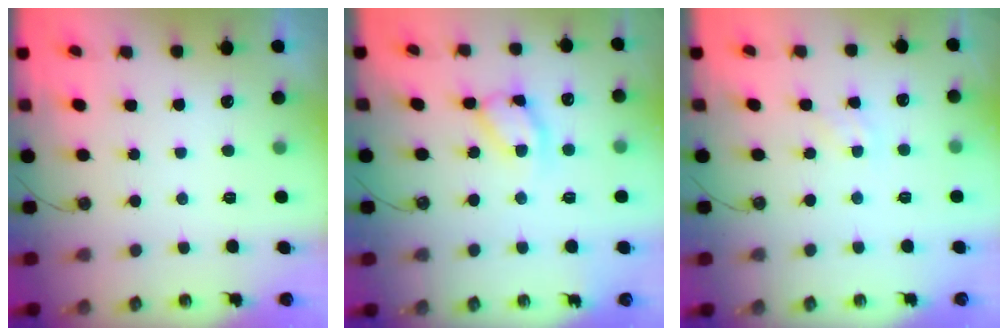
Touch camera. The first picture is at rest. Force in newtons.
{"total": 13.2, "press": 13.2, "slide": 1.0}
{"total": 0.9, "press": 0.9, "slide": 0.2}